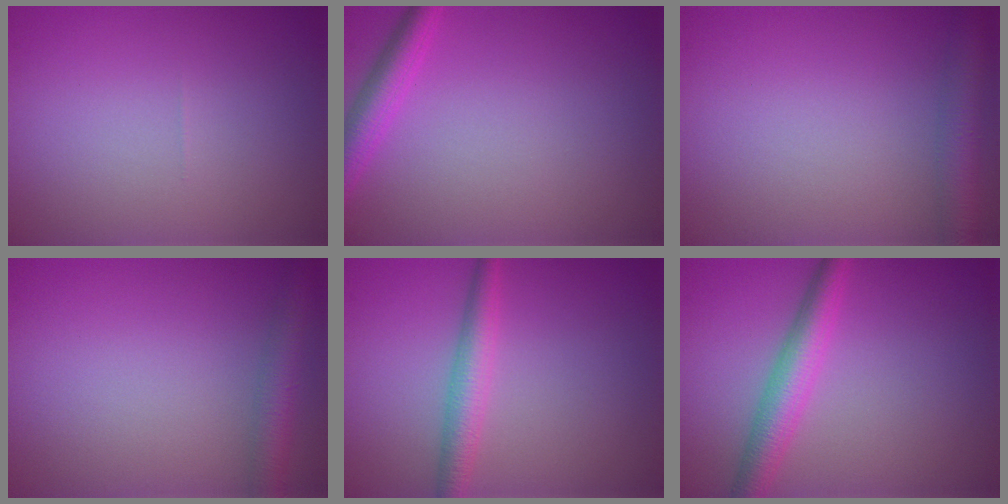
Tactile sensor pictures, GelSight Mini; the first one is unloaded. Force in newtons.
{"total": 2.7, "press": 2.7, "slide": 0.2}
{"total": 3.3, "press": 3.3, "slide": 0.2}
{"total": 2.9, "press": 2.9, "slide": 0.1}
{"total": 2.9, "press": 2.9, "slide": 0.1}
{"total": 3.8, "press": 3.8, "slide": 0.2}